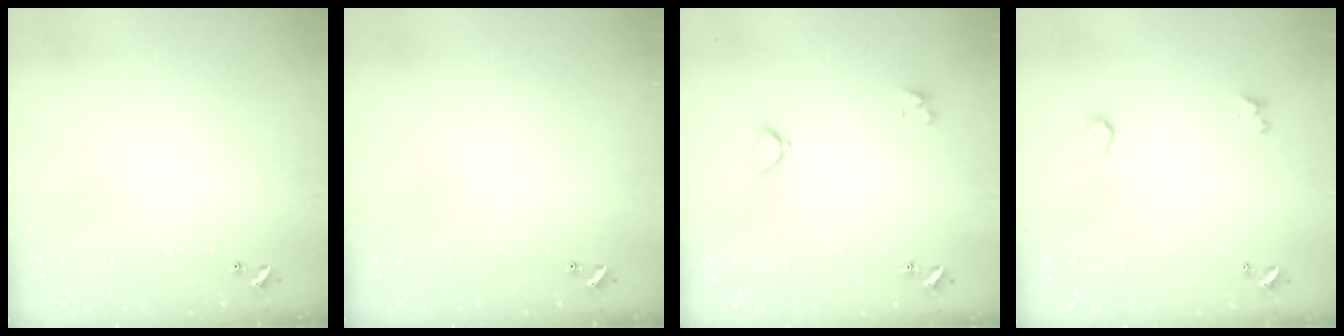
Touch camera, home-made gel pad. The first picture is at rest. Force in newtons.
{"total": 0.0}
{"total": 2.2, "press": 2.2, "slide": 0.3}
{"total": 0.9, "press": 0.8, "slide": 0.4}